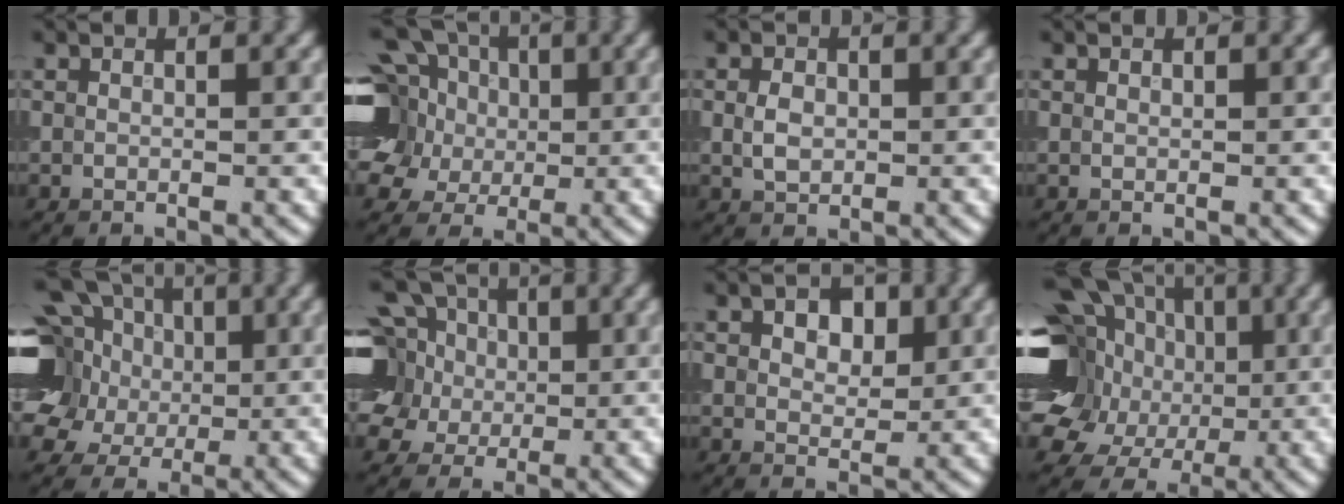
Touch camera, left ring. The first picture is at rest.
{"total": 15.7, "force": [5.3, 12.0, 8.8], "torque": [-0.193, 0.045, 0.054]}
{"total": 2.1, "force": [0.1, 1.5, 1.5], "torque": [-0.030, 0.001, 0.001]}
{"total": 0.0}
{"total": 17.2, "force": [5.1, 13.6, 9.2], "torque": [-0.214, 0.048, 0.055]}
{"total": 13.4, "force": [4.7, 10.1, 7.5], "torque": [-0.151, 0.035, 0.036]}
{"total": 4.0, "force": [1.8, 2.3, 2.7], "torque": [-0.035, 0.009, 0.020]}
{"total": 19.0, "force": [2.0, 16.0, 10.1], "torque": [-0.211, 0.029, 0.004]}